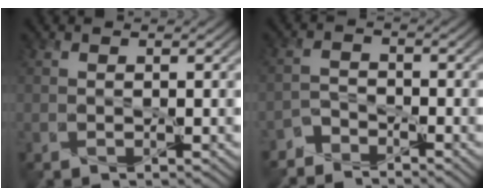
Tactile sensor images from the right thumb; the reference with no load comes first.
{"total": 3.5, "force": [-3.2, 1.2, 0.2], "torque": [-0.003, 0.000, -0.075]}